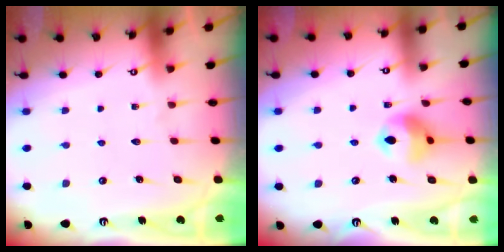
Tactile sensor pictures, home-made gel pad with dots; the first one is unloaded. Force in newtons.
{"total": 10.5, "press": 10.4, "slide": 1.4}